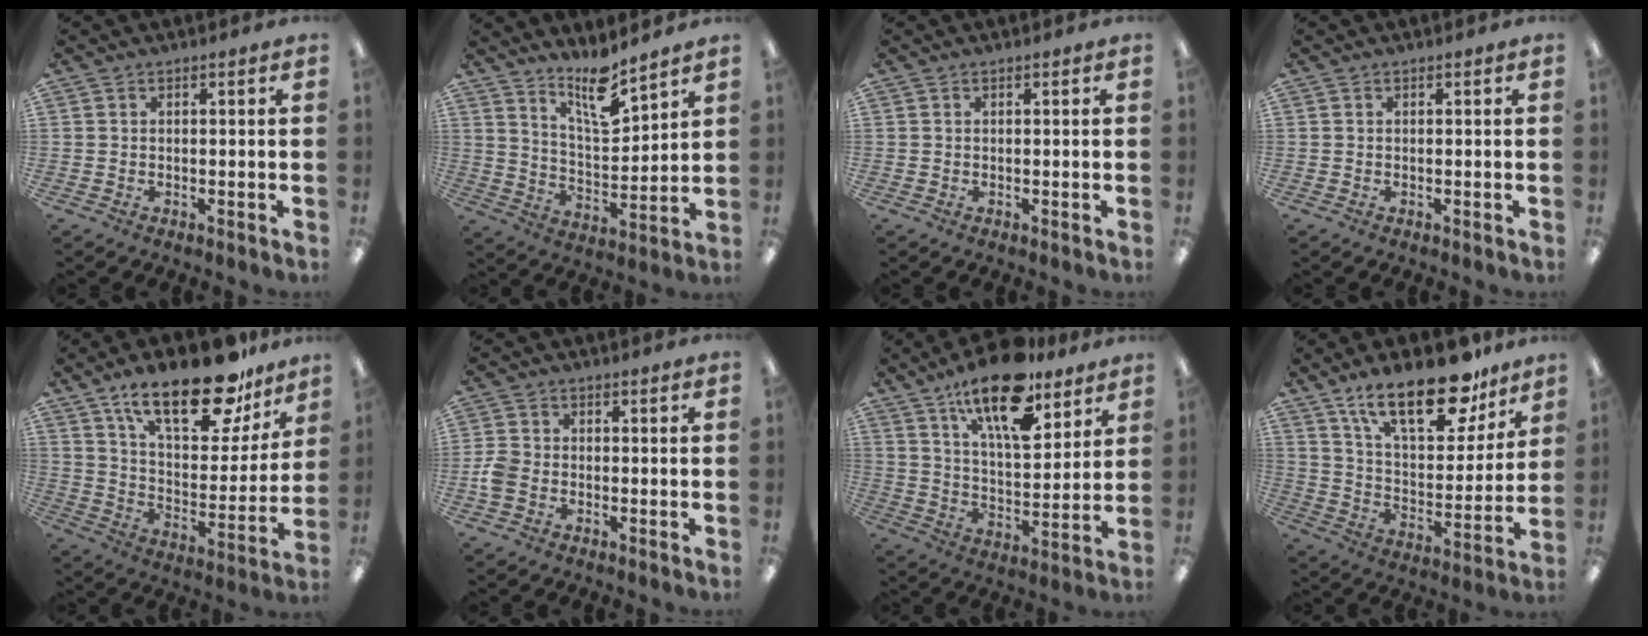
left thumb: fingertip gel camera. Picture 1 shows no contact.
{"total": 11.8, "force": [9.5, 3.1, 6.3], "torque": [-0.099, -0.064, 0.164]}
{"total": 0.0}
{"total": 0.0}
{"total": 23.6, "force": [15.8, 9.6, 14.7], "torque": [-0.226, -0.090, 0.268]}
{"total": 3.9, "force": [-1.3, 2.9, 2.3], "torque": [-0.051, 0.005, -0.025]}
{"total": 17.9, "force": [12.5, 6.8, 10.8], "torque": [-0.175, -0.065, 0.209]}
{"total": 22.7, "force": [15.3, 9.4, 13.9], "torque": [-0.211, -0.088, 0.260]}